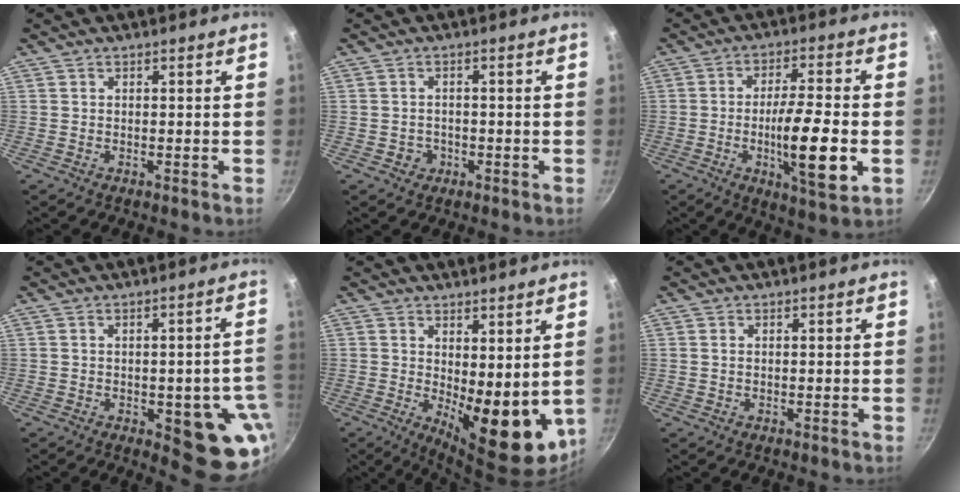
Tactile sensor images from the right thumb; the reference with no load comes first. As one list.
[{"total": 2.4, "force": [-0.8, 2.2, 0.7], "torque": [-0.003, 0.005, -0.007]}, {"total": 14.0, "force": [-3.1, 3.2, 13.2], "torque": [-0.217, 0.008, -0.052]}, {"total": 13.8, "force": [-3.4, 5.7, 12.0], "torque": [-0.085, 0.005, -0.039]}, {"total": 12.3, "force": [1.1, 5.4, 11.0], "torque": [-0.125, -0.031, 0.030]}, {"total": 0.6, "force": [0.2, 0.4, 0.4], "torque": [-0.008, 0.001, 0.003]}]